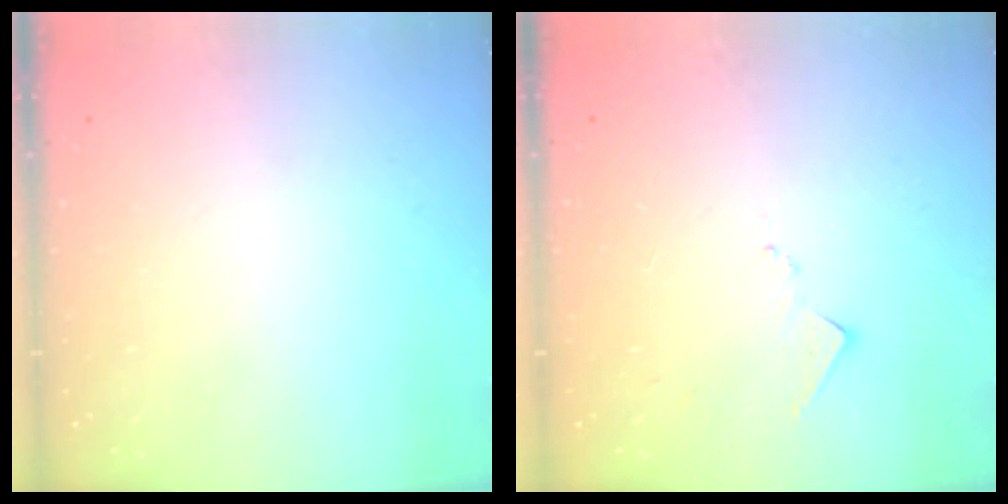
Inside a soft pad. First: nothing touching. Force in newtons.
{"total": 6.7, "press": 6.7, "slide": 0.8}